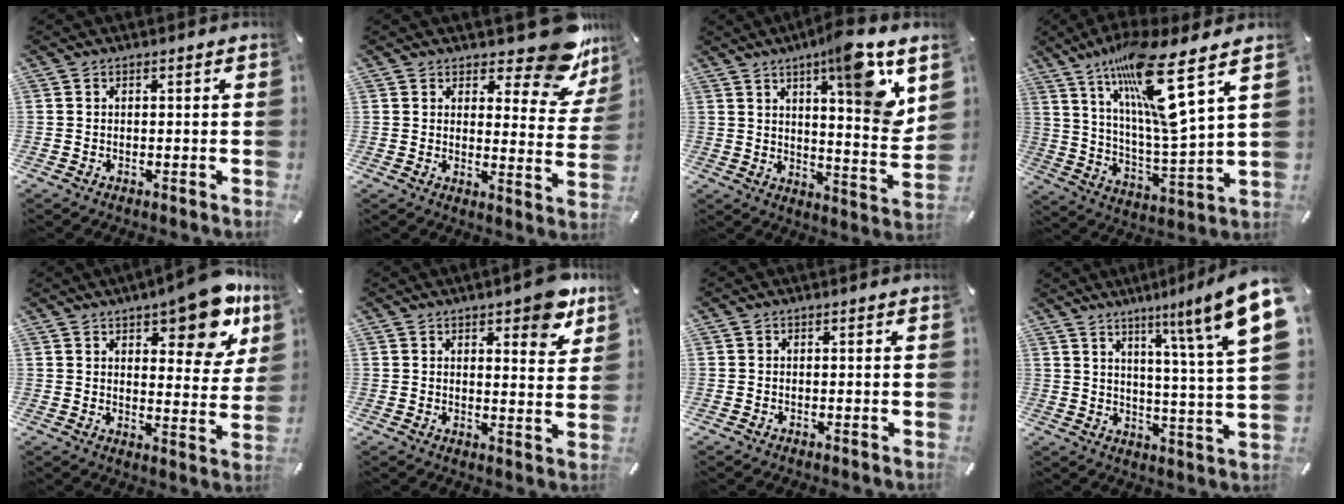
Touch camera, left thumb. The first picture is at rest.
{"total": 13.5, "force": [9.9, 5.3, 7.5], "torque": [-0.079, -0.087, 0.166]}
{"total": 14.1, "force": [8.4, 1.7, 11.1], "torque": [-0.149, -0.062, 0.125]}
{"total": 19.5, "force": [12.2, 2.7, 15.0], "torque": [-0.286, -0.083, 0.186]}
{"total": 15.4, "force": [9.8, 6.2, 10.2], "torque": [-0.121, -0.061, 0.159]}
{"total": 7.8, "force": [5.7, 3.0, 4.4], "torque": [-0.052, -0.033, 0.095]}
{"total": 0.0}
{"total": 15.4, "force": [9.1, 1.1, 12.3], "torque": [-0.180, -0.064, 0.133]}